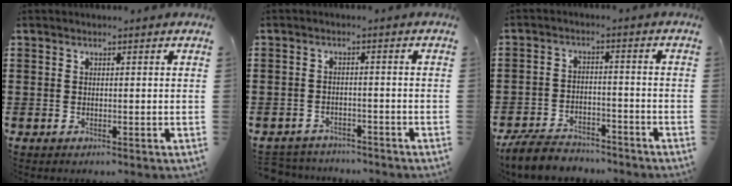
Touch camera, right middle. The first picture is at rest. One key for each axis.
{"total": 2.6, "fx": -2.6, "fy": 0.5, "fz": -0.3, "tx": -0.003, "ty": 0.000, "tz": -0.058}
{"total": 5.5, "fx": -5.2, "fy": 1.3, "fz": 1.1, "tx": -0.028, "ty": 0.009, "tz": -0.106}